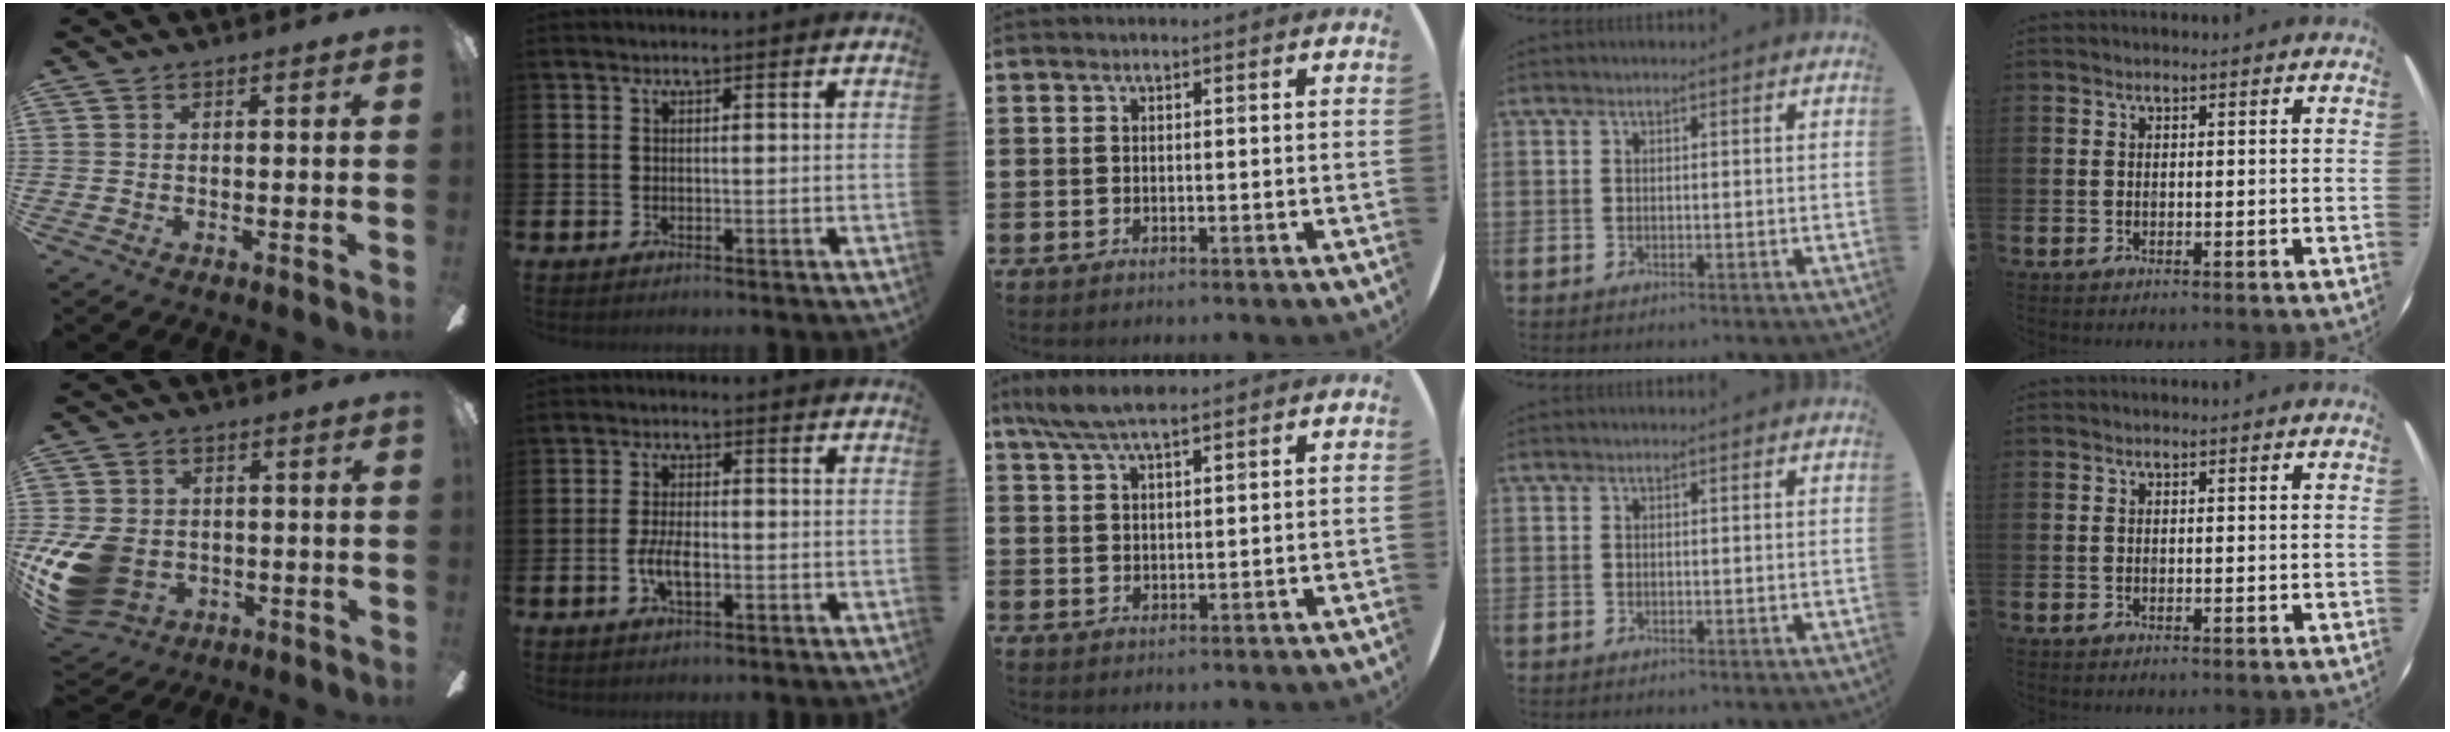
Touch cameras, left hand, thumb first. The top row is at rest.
{"thumb": {"total": 14.2, "force": [-3.3, 11.0, 8.3], "torque": [-0.172, 0.020, -0.056]}, "index": {"total": 3.9, "force": [-0.9, 1.7, 3.4], "torque": [-0.061, -0.001, -0.018]}, "middle": {"total": 5.6, "force": [4.6, 1.2, 2.9], "torque": [-0.066, -0.003, 0.084]}}